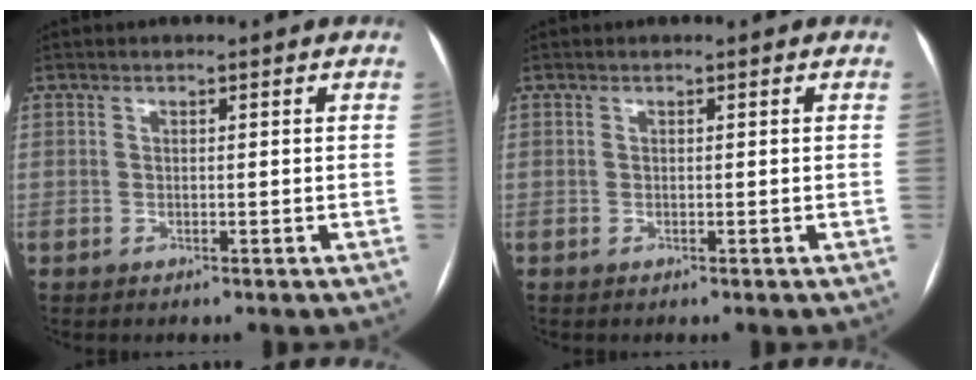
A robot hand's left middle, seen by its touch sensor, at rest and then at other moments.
{"total": 0.0}